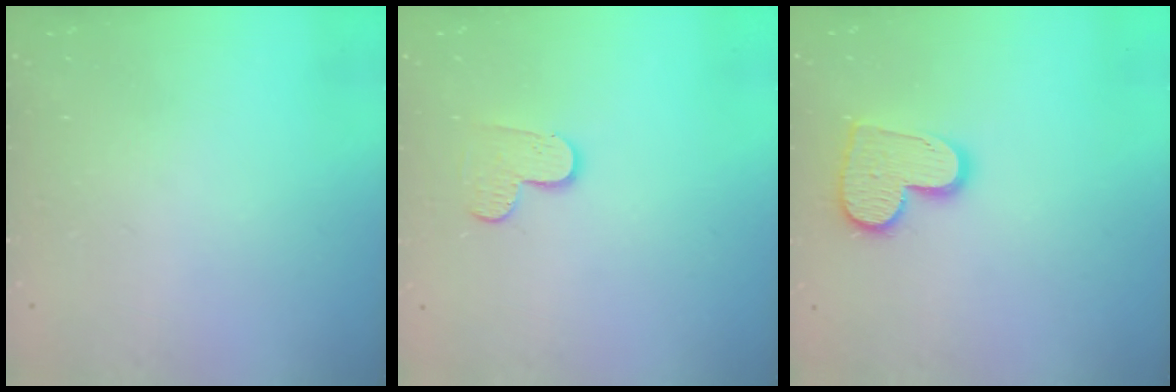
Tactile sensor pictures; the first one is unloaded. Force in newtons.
{"total": 4.8, "press": 4.8, "slide": 0.5}
{"total": 13.0, "press": 13.0, "slide": 1.0}